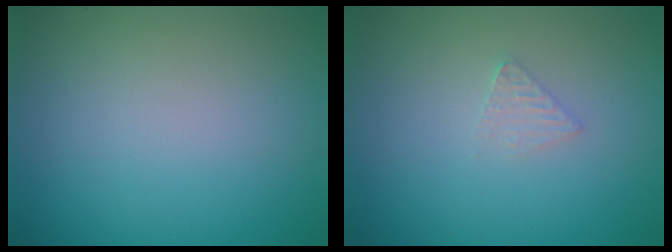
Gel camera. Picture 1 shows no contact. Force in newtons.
{"total": 1.0, "press": 1.0, "slide": 0.1}